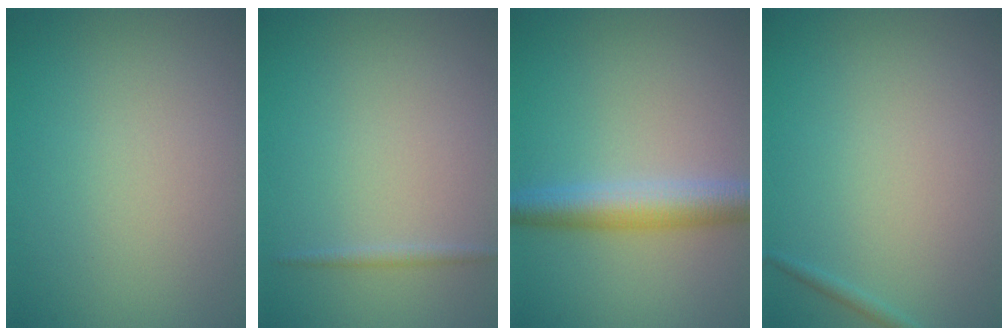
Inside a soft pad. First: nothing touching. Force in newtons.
{"total": 0.7, "press": 0.7, "slide": 0.0}
{"total": 4.4, "press": 4.4, "slide": 0.0}
{"total": 0.6, "press": 0.6, "slide": 0.1}